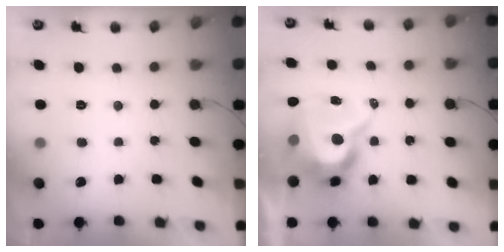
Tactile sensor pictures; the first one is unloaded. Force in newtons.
{"total": 12.5, "press": 12.5, "slide": 0.8}